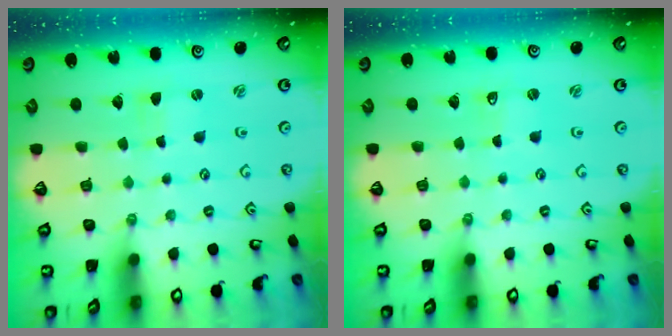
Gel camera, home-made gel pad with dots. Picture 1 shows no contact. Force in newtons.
{"total": 0.0}